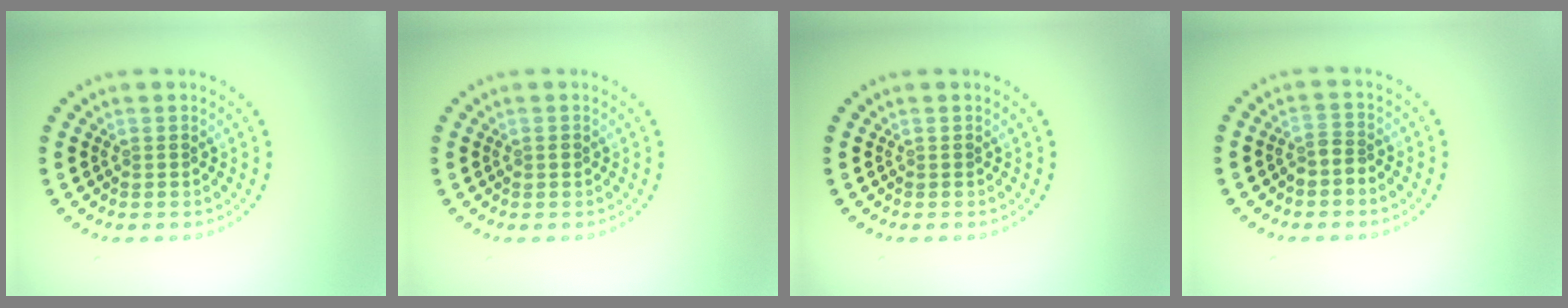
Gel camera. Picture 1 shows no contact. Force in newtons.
{"total": 0.6, "press": 0.6, "slide": 0.2}
{"total": 0.0}
{"total": 1.6, "press": 1.3, "slide": 1.0}